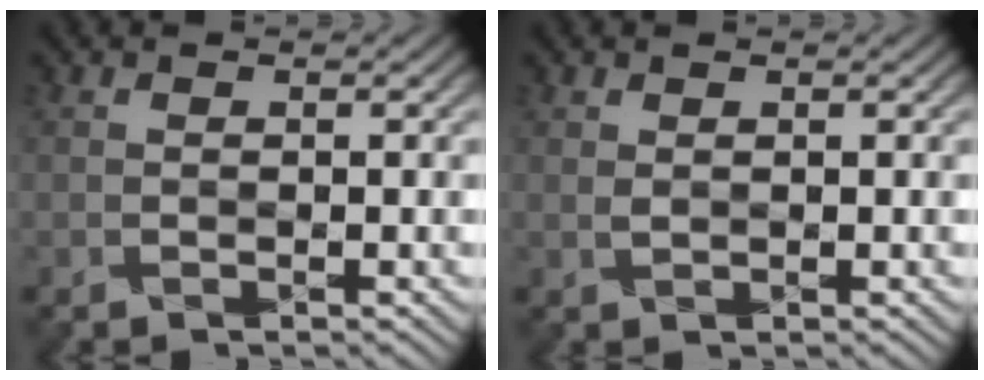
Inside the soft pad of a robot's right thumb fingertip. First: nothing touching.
{"total": 0.6, "force": [0.5, 0.1, 0.1], "torque": [-0.005, 0.001, 0.013]}